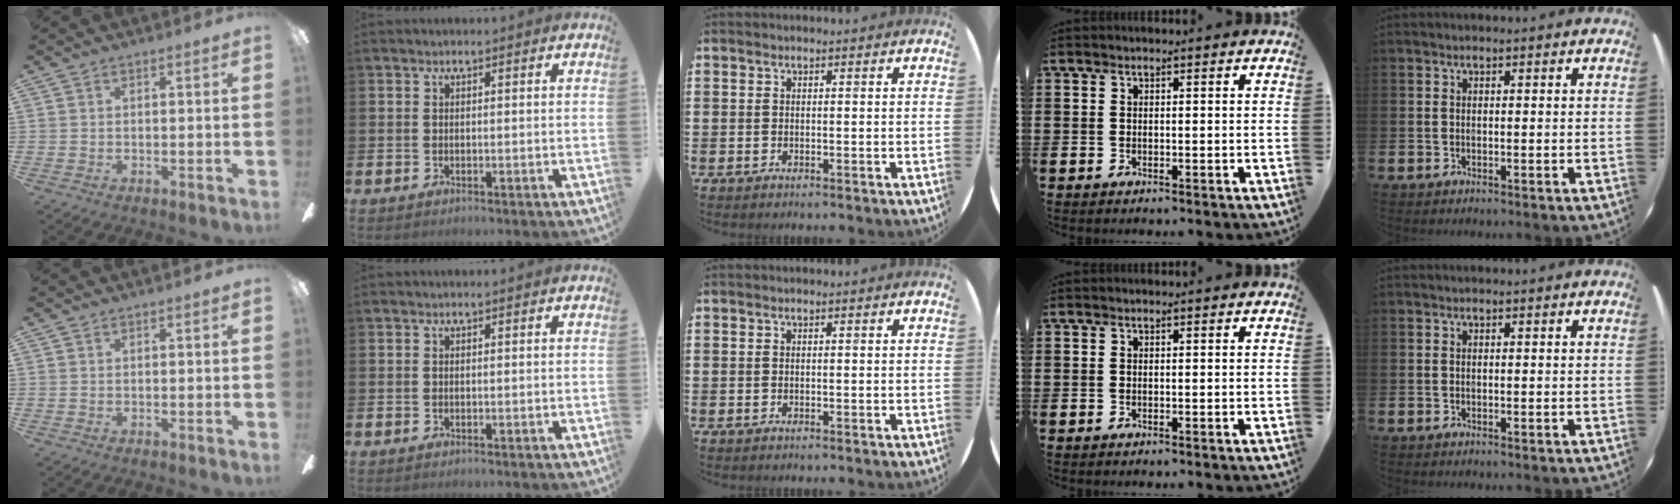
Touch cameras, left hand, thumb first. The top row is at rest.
{}